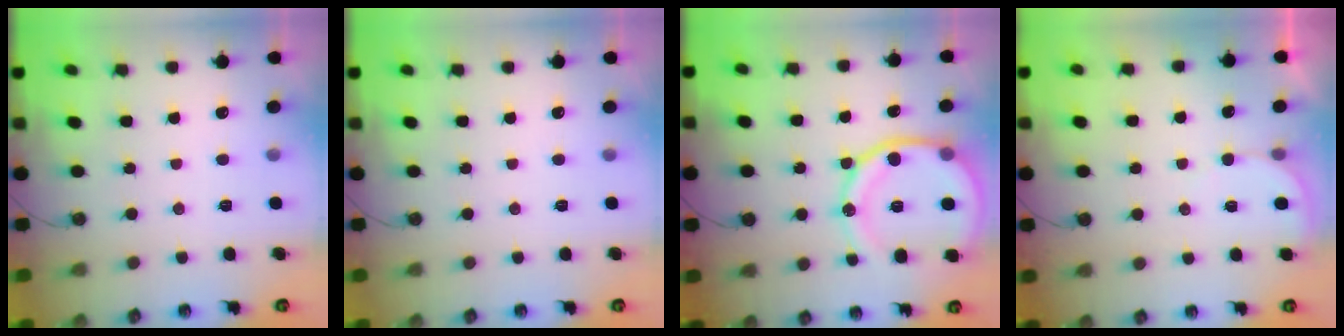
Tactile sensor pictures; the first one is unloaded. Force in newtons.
{"total": 0.0}
{"total": 16.1, "press": 16.1, "slide": 1.5}
{"total": 2.6, "press": 2.6, "slide": 0.2}